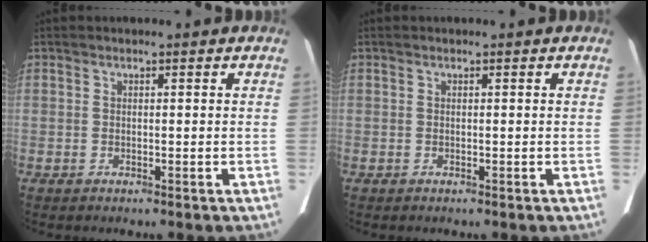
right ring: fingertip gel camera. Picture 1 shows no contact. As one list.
[{"total": 0.0}]